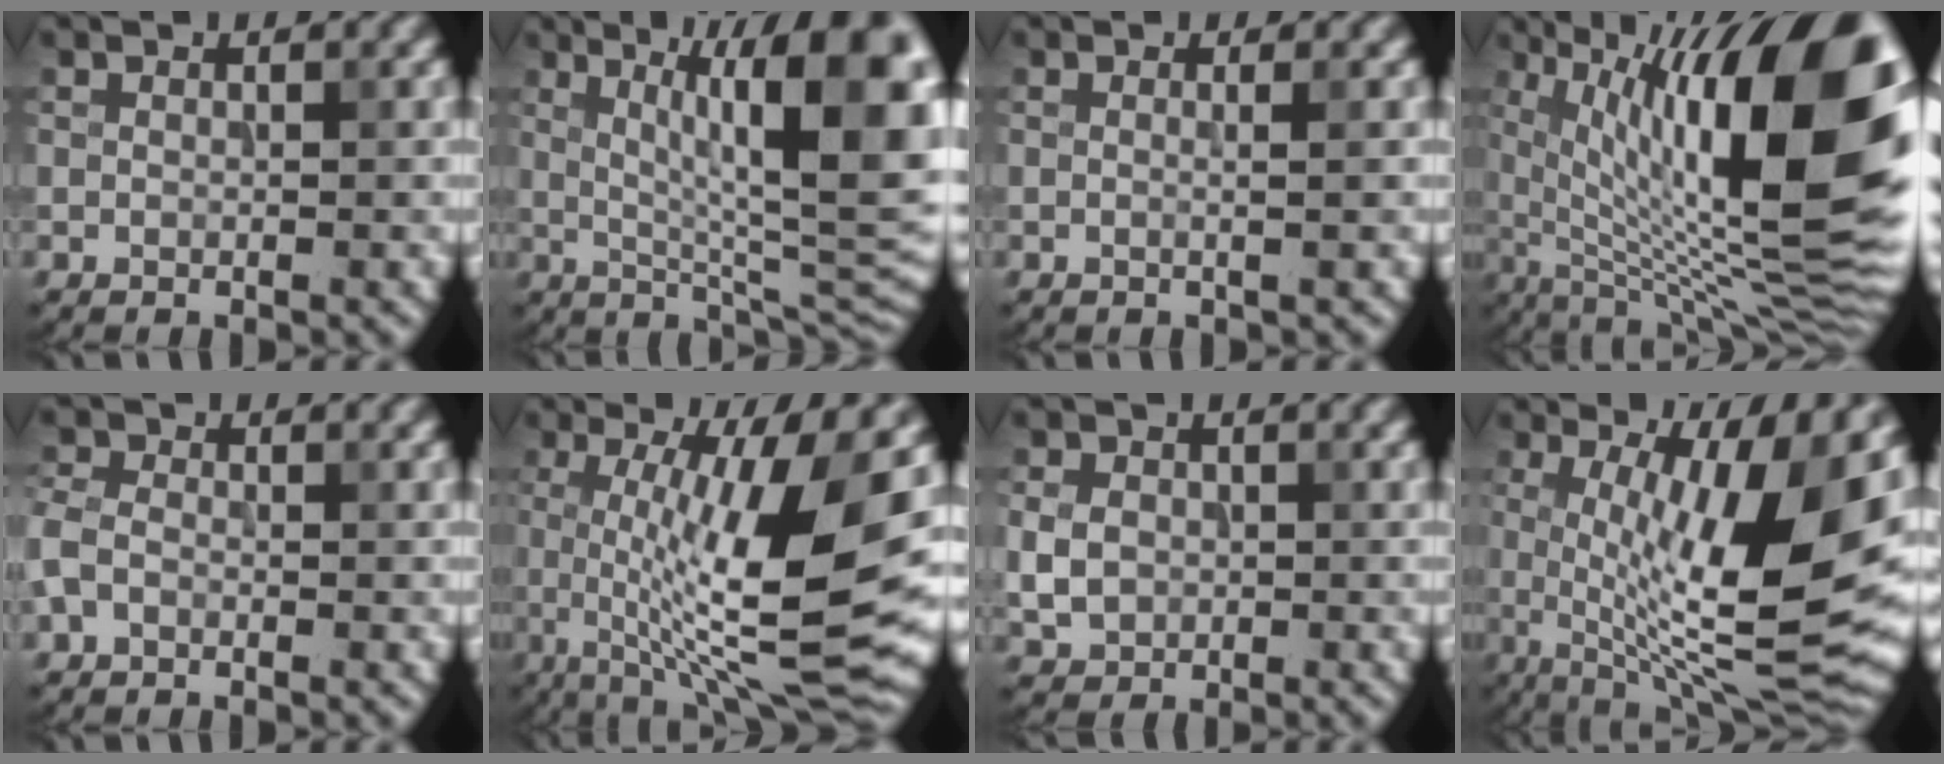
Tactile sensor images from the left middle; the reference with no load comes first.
{"total": 14.2, "force": [3.5, 4.0, 13.2], "torque": [-0.170, 0.005, 0.055]}
{"total": 1.8, "force": [0.3, 0.8, 1.6], "torque": [-0.011, -0.002, -0.019]}
{"total": 18.8, "force": [4.4, 6.7, 17.1], "torque": [-0.251, 0.023, 0.080]}
{"total": 2.7, "force": [-0.9, 2.0, 1.6], "torque": [-0.040, 0.007, -0.032]}
{"total": 12.9, "force": [0.4, 3.3, 12.5], "torque": [-0.196, -0.011, 0.007]}
{"total": 3.0, "force": [-0.2, 2.5, 1.6], "torque": [-0.036, 0.001, -0.008]}
{"total": 14.4, "force": [0.9, 3.8, 13.8], "torque": [-0.201, -0.005, 0.018]}